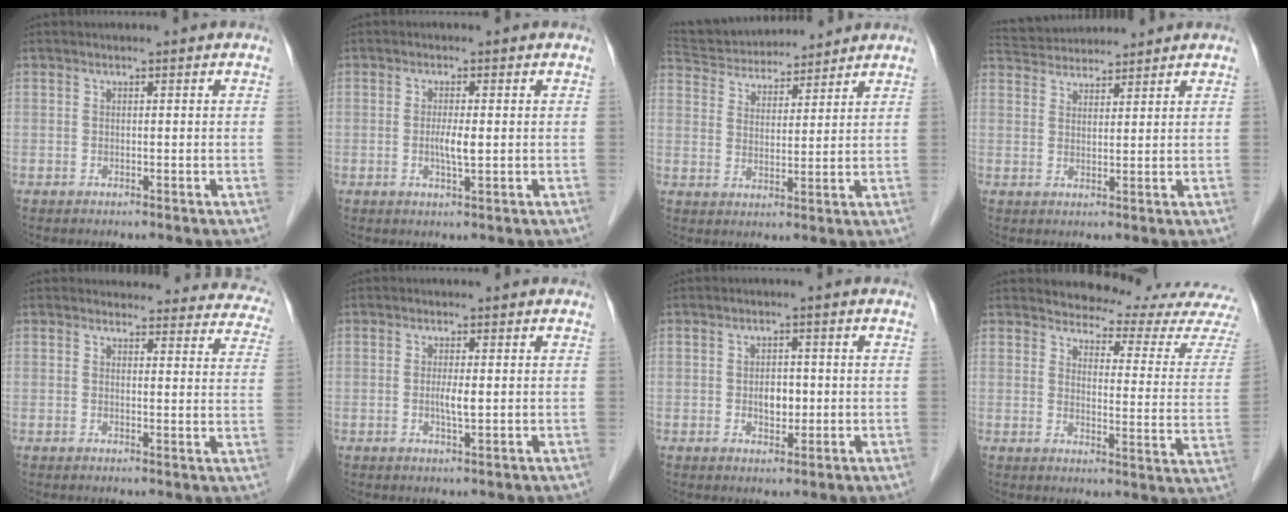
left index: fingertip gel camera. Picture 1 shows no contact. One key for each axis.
{"total": 2.6, "fx": -0.1, "fy": 0.2, "fz": 2.6, "tx": -0.053, "ty": -0.004, "tz": -0.003}
{"total": 13.5, "fx": 12.6, "fy": 3.3, "fz": 3.7, "tx": -0.072, "ty": 0.036, "tz": 0.213}
{"total": 7.5, "fx": 7.2, "fy": 1.3, "fz": 1.4, "tx": -0.032, "ty": 0.036, "tz": 0.122}
{"total": 17.9, "fx": 17.0, "fy": 5.1, "fz": 2.5, "tx": 0.008, "ty": -0.045, "tz": 0.162}
{"total": 2.1, "fx": 0.0, "fy": 0.2, "fz": 2.1, "tx": -0.045, "ty": -0.003, "tz": -0.001}
{"total": 3.1, "fx": -0.3, "fy": 1.9, "fz": 2.3, "tx": -0.037, "ty": 0.003, "tz": 0.000}
{"total": 15.4, "fx": 15.2, "fy": 0.4, "fz": 2.6, "tx": -0.024, "ty": -0.109, "tz": 0.160}